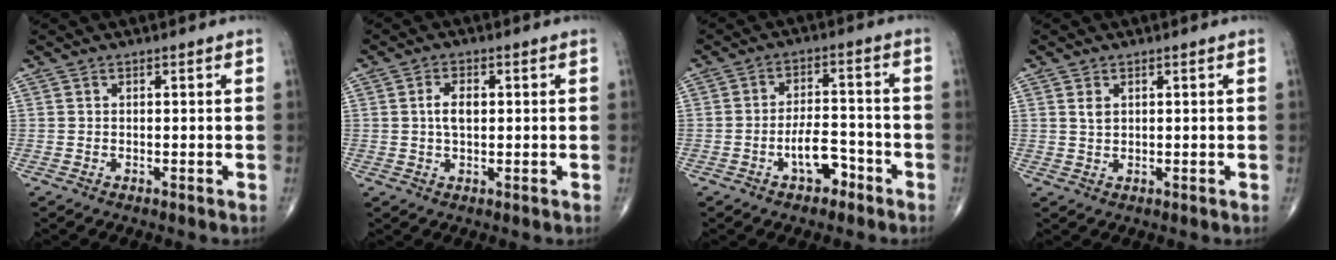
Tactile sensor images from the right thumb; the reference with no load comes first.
{"total": 3.9, "force": [0.5, 2.2, 3.2], "torque": [-0.061, 0.004, 0.009]}
{"total": 6.6, "force": [-3.4, 3.3, 4.5], "torque": [-0.059, 0.037, -0.058]}
{"total": 1.7, "force": [0.7, 1.1, 1.1], "torque": [-0.019, 0.001, 0.018]}